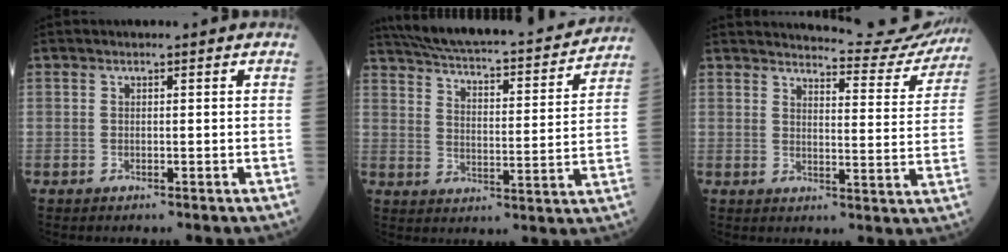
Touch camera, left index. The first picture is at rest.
{"total": 23.3, "force": [21.0, 3.4, 9.5], "torque": [-0.159, -0.012, 0.282]}
{"total": 13.8, "force": [13.7, 1.1, 1.5], "torque": [-0.007, -0.061, 0.147]}